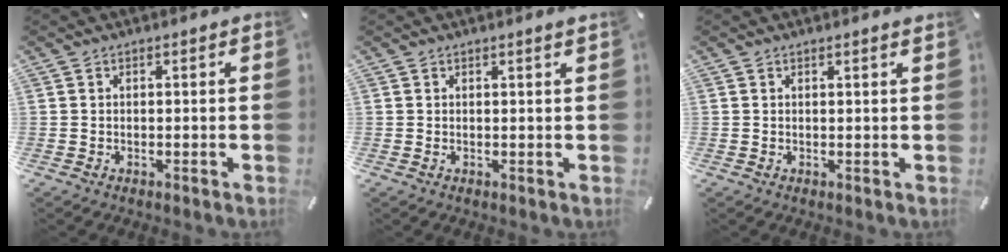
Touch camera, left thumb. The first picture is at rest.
{"total": 1.1, "force": [0.6, 0.0, 1.0], "torque": [-0.017, -0.003, 0.010]}
{"total": 0.9, "force": [0.7, 0.0, 0.7], "torque": [-0.012, -0.002, 0.012]}